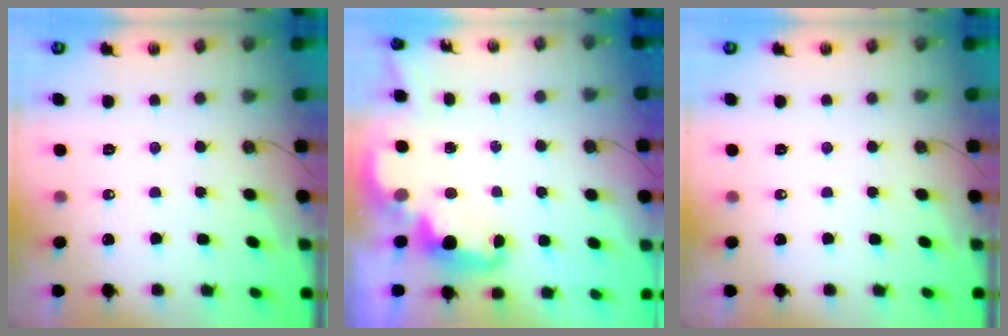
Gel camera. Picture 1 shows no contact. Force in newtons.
{"total": 2.7, "press": 2.6, "slide": 0.7}
{"total": 0.0}